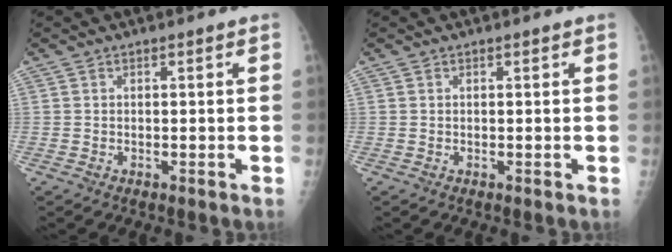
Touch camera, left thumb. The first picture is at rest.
{"total": 0.0}